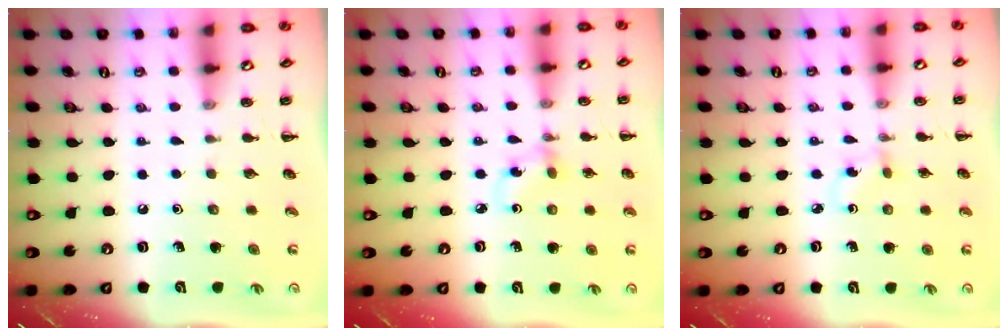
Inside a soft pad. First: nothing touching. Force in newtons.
{"total": 2.8, "press": 2.6, "slide": 1.0}
{"total": 2.1, "press": 1.9, "slide": 0.9}